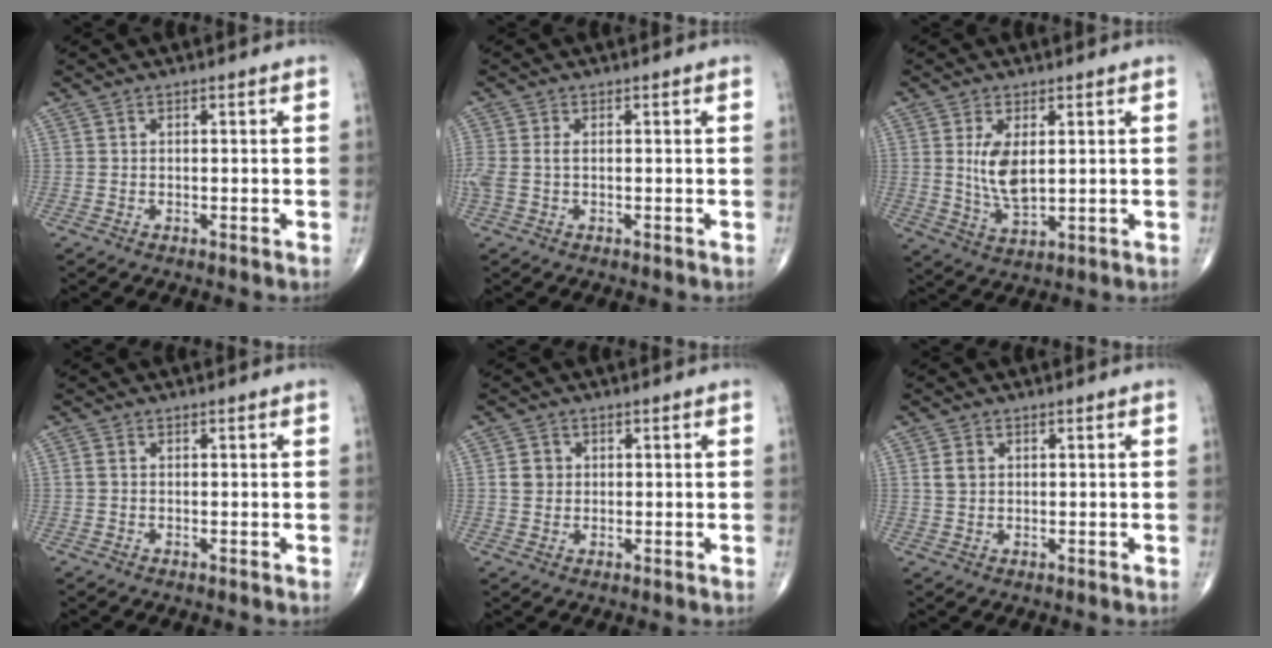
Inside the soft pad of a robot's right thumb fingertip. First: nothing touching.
{"total": 3.2, "force": [0.0, 1.9, 2.6], "torque": [-0.083, 0.010, 0.002]}
{"total": 7.5, "force": [1.4, 3.6, 6.4], "torque": [-0.116, -0.017, 0.036]}
{"total": 0.9, "force": [0.0, 0.7, 0.7], "torque": [-0.014, 0.000, -0.003]}
{"total": 3.0, "force": [0.4, 2.7, 1.3], "torque": [-0.011, 0.003, 0.008]}
{"total": 2.4, "force": [0.6, 1.9, 1.4], "torque": [-0.023, 0.001, 0.015]}